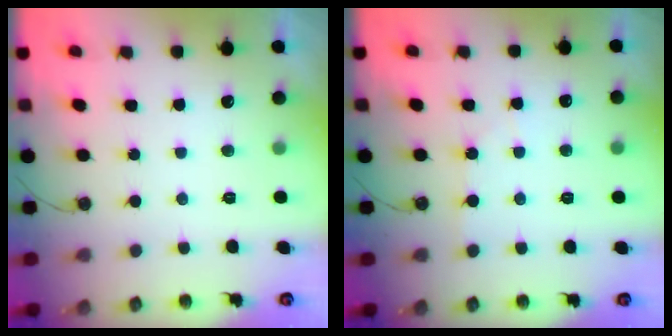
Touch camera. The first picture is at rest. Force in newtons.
{"total": 3.2, "press": 3.1, "slide": 0.5}